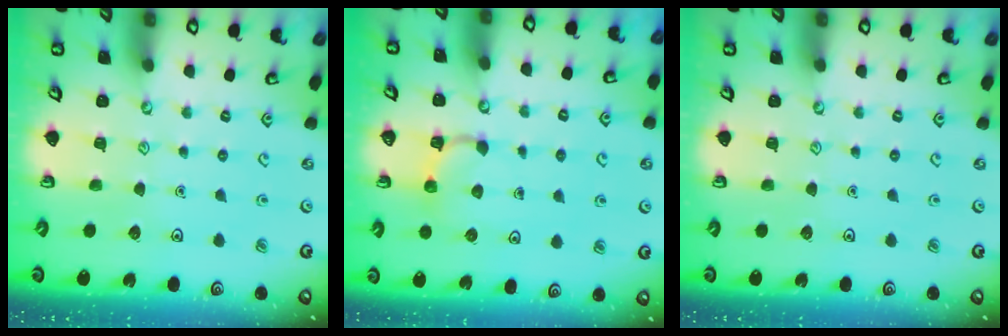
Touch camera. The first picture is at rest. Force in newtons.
{"total": 3.0, "press": 2.9, "slide": 0.7}
{"total": 0.0}